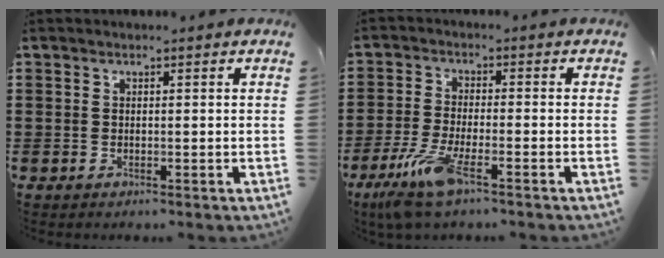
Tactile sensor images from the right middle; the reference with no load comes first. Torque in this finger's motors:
{"motor_torque": [1.45, -0.69, 0.55, 0.20]}